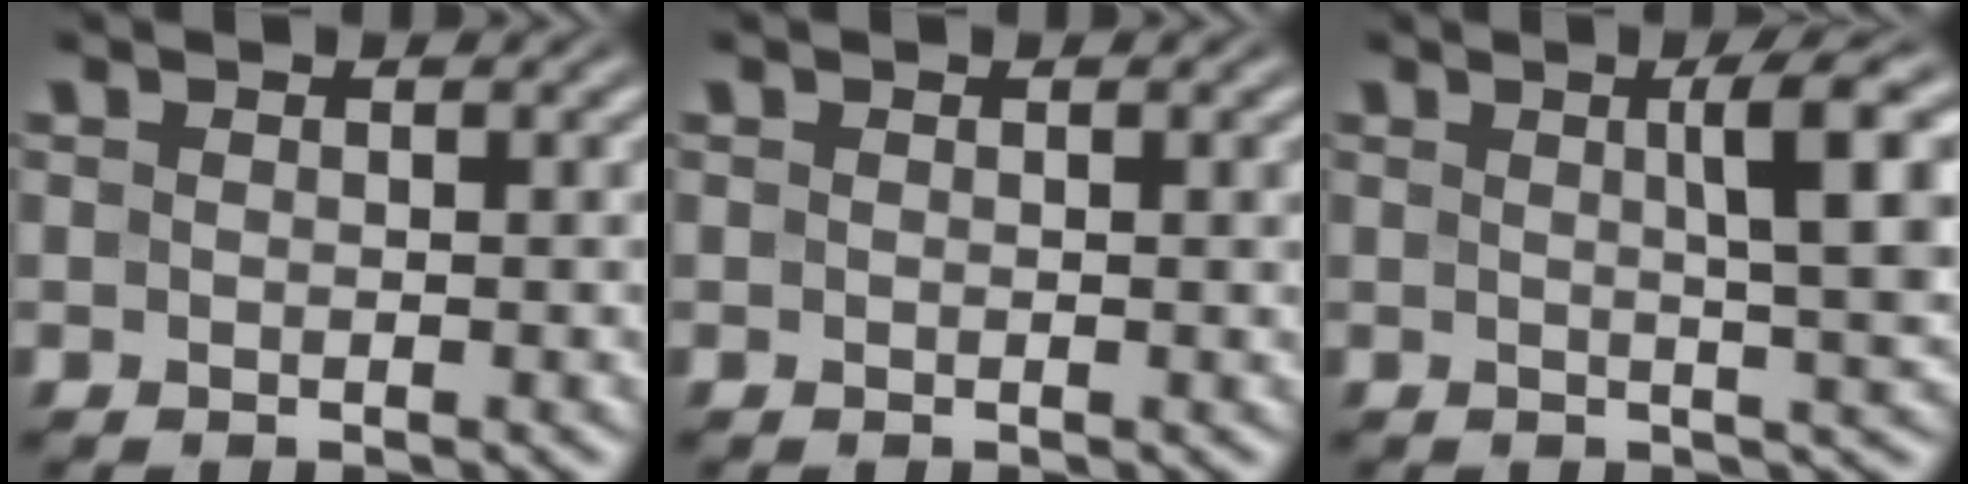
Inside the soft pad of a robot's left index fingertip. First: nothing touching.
{"total": 0.6, "force": [0.2, 0.1, 0.5], "torque": [-0.006, 0.002, 0.002]}
{"total": 6.2, "force": [1.4, 1.1, 5.9], "torque": [-0.067, 0.012, 0.018]}